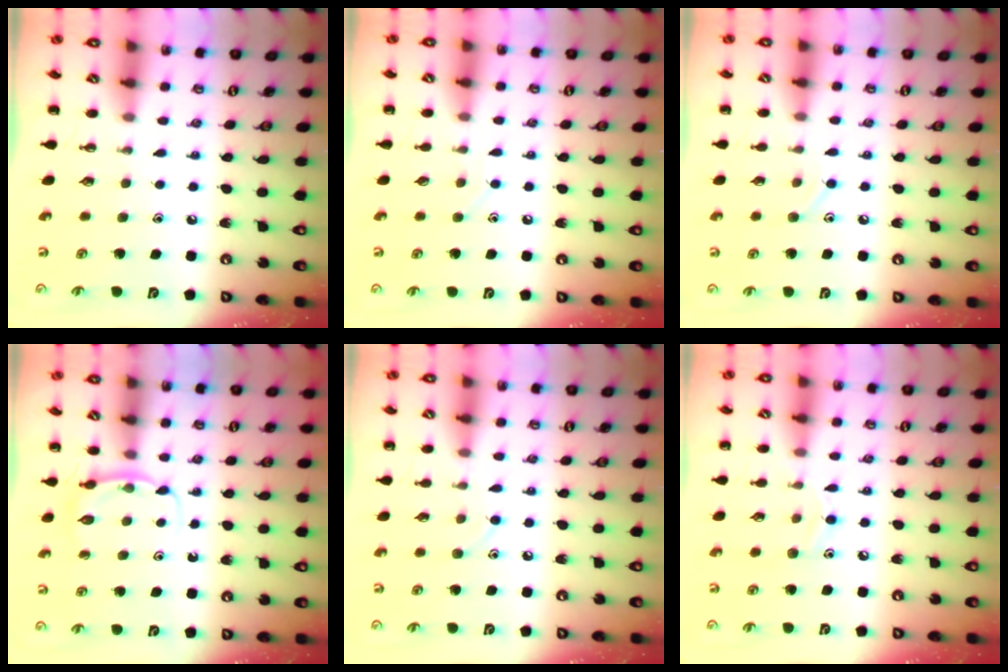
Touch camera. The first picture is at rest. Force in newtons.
{"total": 3.0, "press": 2.8, "slide": 1.0}
{"total": 6.4, "press": 6.1, "slide": 2.0}
{"total": 4.0, "press": 3.8, "slide": 1.4}
{"total": 7.1, "press": 6.7, "slide": 2.3}
{"total": 8.0, "press": 7.6, "slide": 2.3}